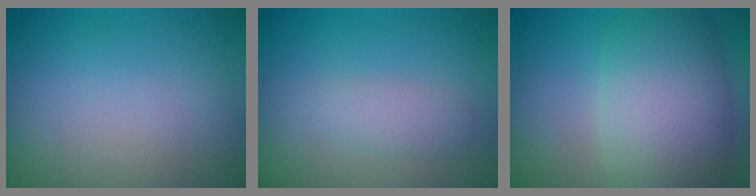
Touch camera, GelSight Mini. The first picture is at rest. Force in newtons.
{"total": 1.7, "press": 1.7, "slide": 0.1}
{"total": 9.3, "press": 9.3, "slide": 0.5}